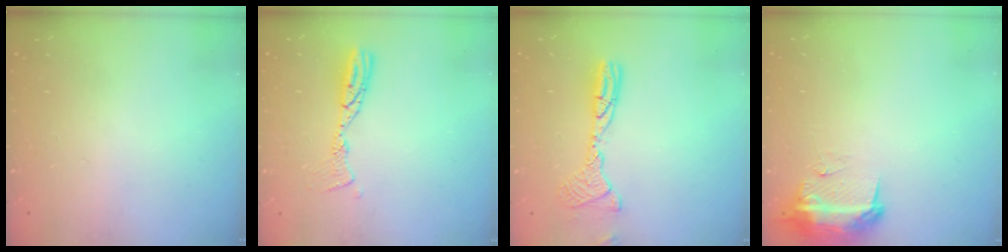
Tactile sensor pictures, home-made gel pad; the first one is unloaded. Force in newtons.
{"total": 9.7, "press": 9.7, "slide": 0.9}
{"total": 11.9, "press": 11.6, "slide": 2.5}
{"total": 11.4, "press": 11.4, "slide": 1.1}